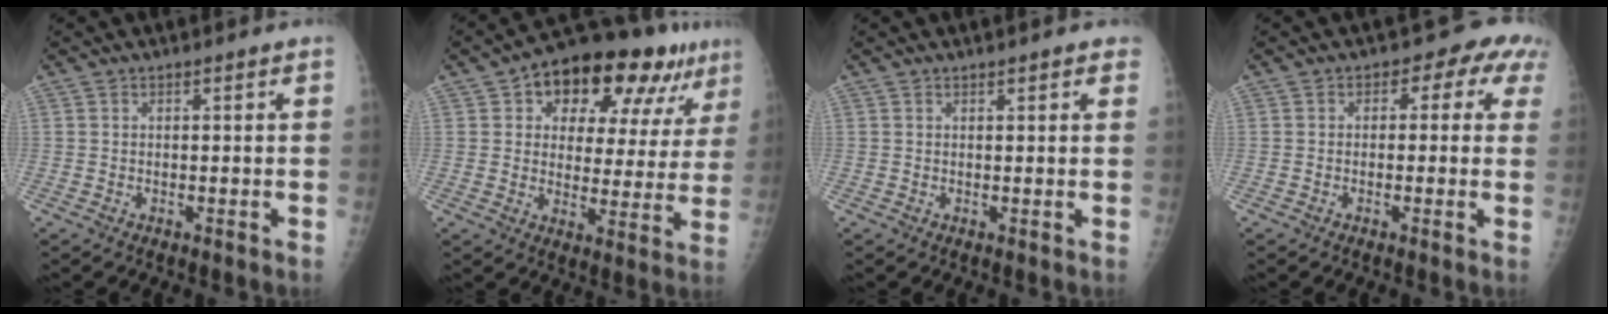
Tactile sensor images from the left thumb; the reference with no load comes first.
{"total": 20.3, "force": [10.8, 10.5, 13.7], "torque": [-0.142, 0.001, 0.153]}
{"total": 1.8, "force": [1.3, 0.6, 1.1], "torque": [-0.004, 0.000, 0.012]}
{"total": 5.3, "force": [1.4, 3.8, 3.4], "torque": [0.012, 0.012, -0.002]}